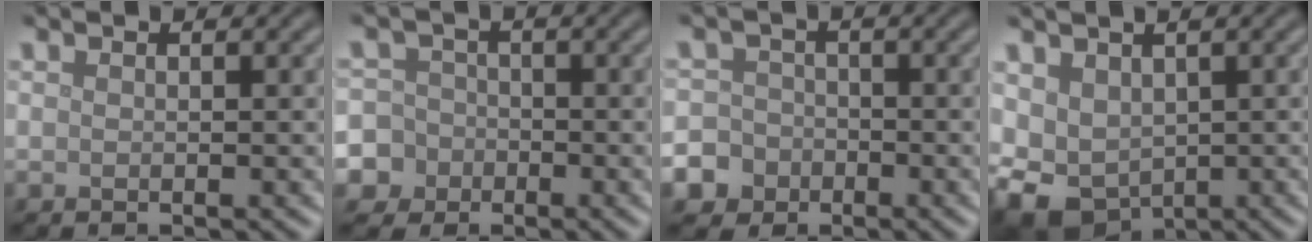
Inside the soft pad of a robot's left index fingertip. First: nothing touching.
{"total": 8.1, "force": [-3.5, 7.2, 1.4], "torque": [-0.040, -0.011, -0.095]}
{"total": 7.4, "force": [-4.0, 6.1, 1.2], "torque": [-0.030, -0.020, -0.090]}
{"total": 6.1, "force": [-0.9, 4.6, 3.9], "torque": [-0.082, -0.016, -0.007]}